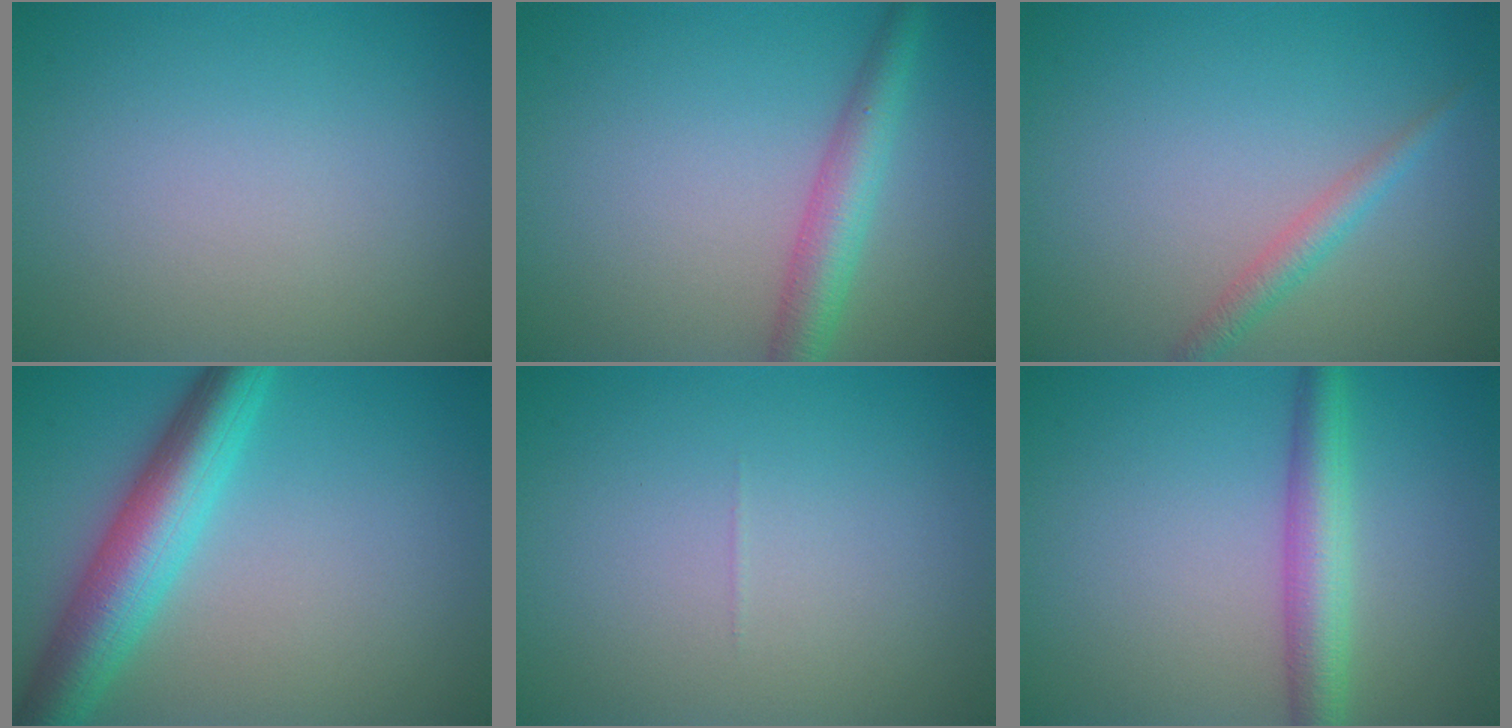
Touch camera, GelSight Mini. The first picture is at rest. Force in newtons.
{"total": 3.8, "press": 3.8, "slide": 0.1}
{"total": 1.8, "press": 1.8, "slide": 0.0}
{"total": 7.0, "press": 7.0, "slide": 0.2}
{"total": 0.0}
{"total": 4.1, "press": 4.1, "slide": 0.1}